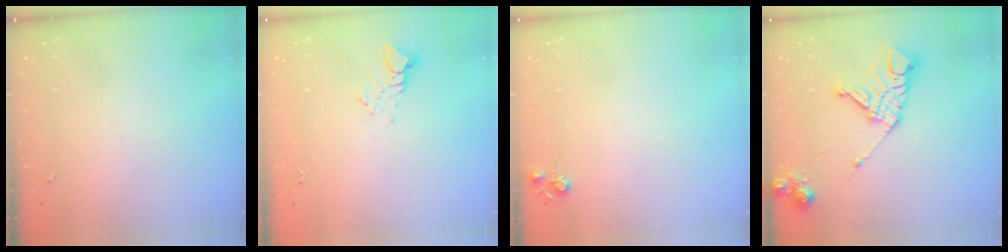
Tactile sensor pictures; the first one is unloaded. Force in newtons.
{"total": 3.1, "press": 3.1, "slide": 0.1}
{"total": 5.1, "press": 5.0, "slide": 0.5}
{"total": 16.3, "press": 16.2, "slide": 1.8}